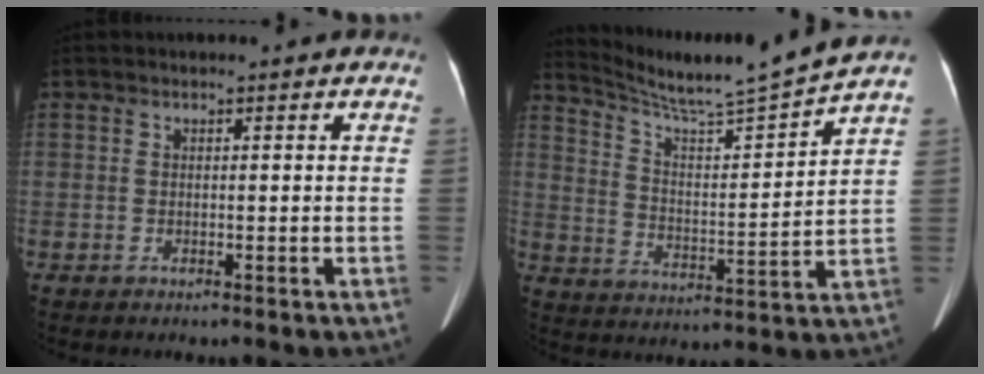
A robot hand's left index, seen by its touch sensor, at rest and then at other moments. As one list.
[{"total": 10.4, "force": [9.8, -2.4, 2.6], "torque": [-0.063, -0.025, 0.176]}]